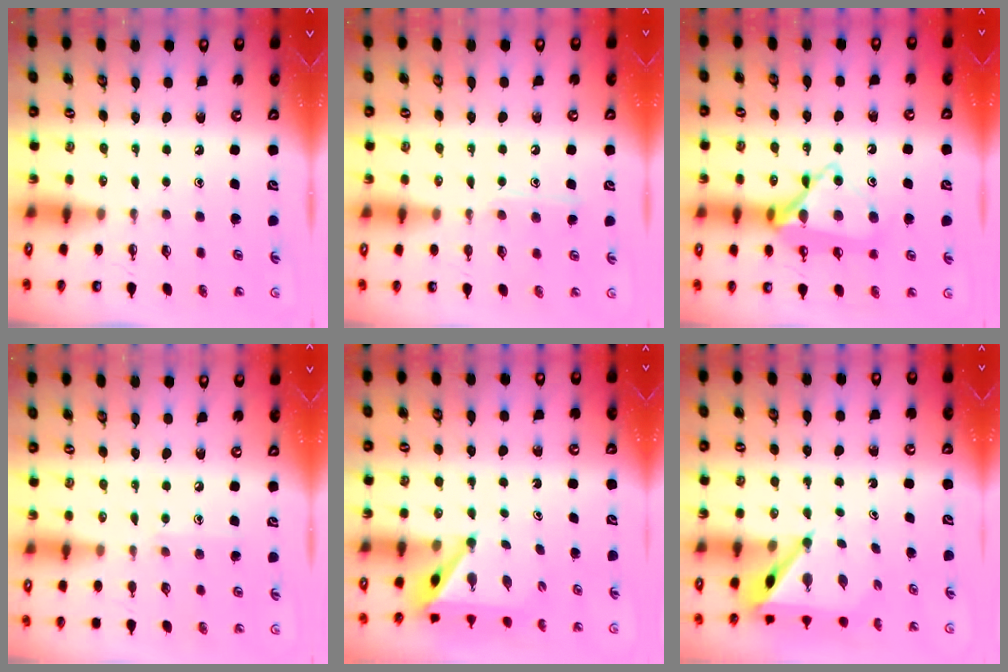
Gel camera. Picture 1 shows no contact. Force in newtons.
{"total": 7.9, "press": 7.9, "slide": 0.6}
{"total": 17.0, "press": 17.0, "slide": 0.5}
{"total": 6.2, "press": 6.2, "slide": 0.7}
{"total": 4.4, "press": 4.4, "slide": 0.4}
{"total": 7.0, "press": 7.0, "slide": 0.5}